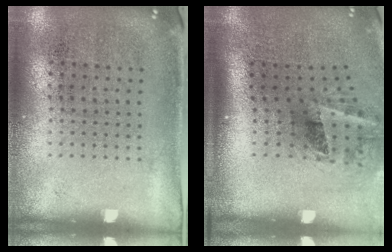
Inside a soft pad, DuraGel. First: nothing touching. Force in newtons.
{"total": 2.0, "press": 1.3, "slide": 1.5}